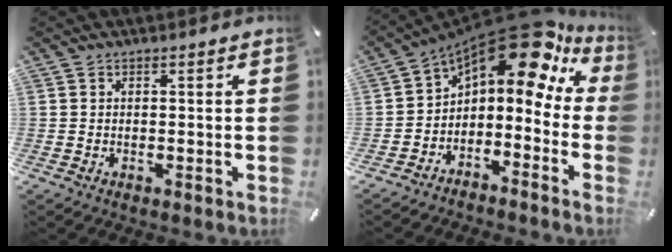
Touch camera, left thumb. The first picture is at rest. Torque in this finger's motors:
{"motor_torque": [-0.28, 2.22, 1.66, 0.65, 0.15]}